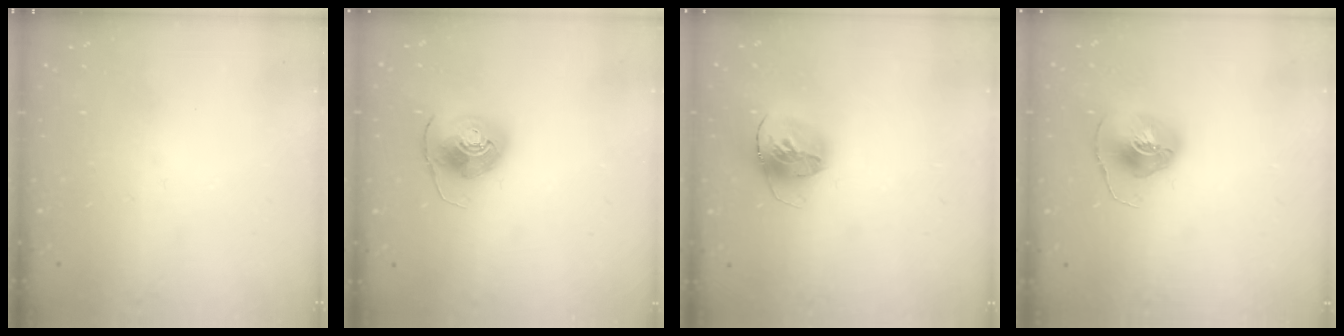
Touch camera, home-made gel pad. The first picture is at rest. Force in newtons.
{"total": 8.3, "press": 8.3, "slide": 0.5}
{"total": 15.4, "press": 15.3, "slide": 1.7}
{"total": 9.6, "press": 9.6, "slide": 0.8}